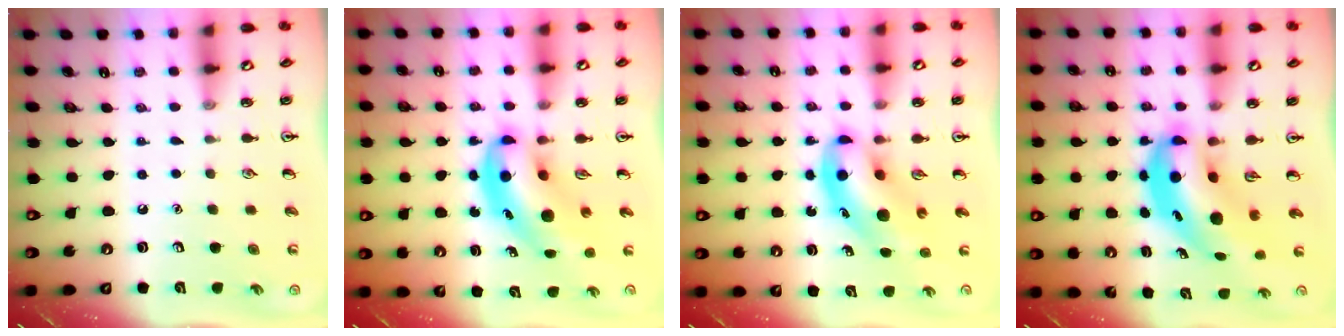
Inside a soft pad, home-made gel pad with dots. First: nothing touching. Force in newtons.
{"total": 9.0, "press": 8.7, "slide": 2.4}
{"total": 8.9, "press": 8.5, "slide": 2.6}
{"total": 9.0, "press": 8.7, "slide": 2.3}